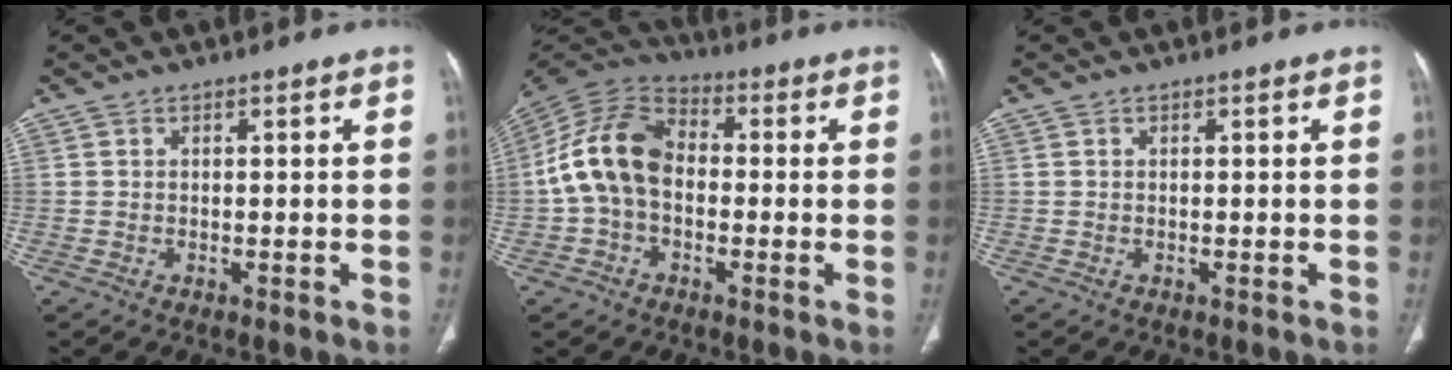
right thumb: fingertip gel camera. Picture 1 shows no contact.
{"total": 13.4, "force": [-0.9, 9.3, 9.6], "torque": [-0.181, 0.038, -0.030]}
{"total": 0.0}